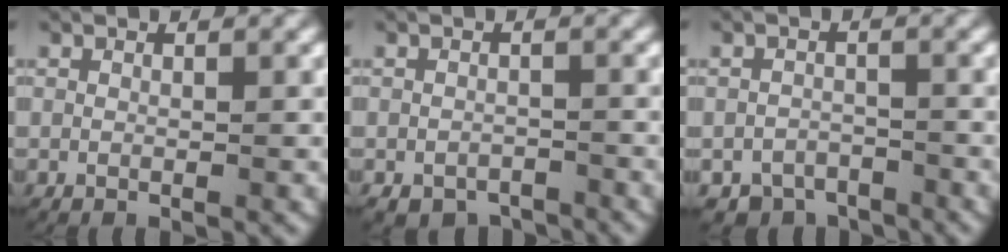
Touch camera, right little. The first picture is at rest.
{"total": 4.0, "force": [-3.2, 2.3, 0.7], "torque": [0.004, -0.012, -0.051]}
{"total": 5.9, "force": [-5.0, 3.2, 0.3], "torque": [0.020, -0.013, -0.088]}